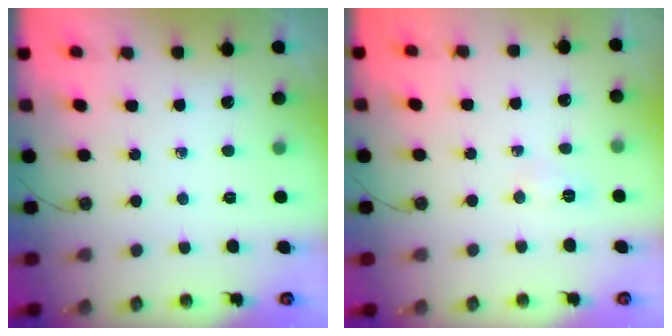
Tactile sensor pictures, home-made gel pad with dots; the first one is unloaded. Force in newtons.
{"total": 3.1, "press": 2.8, "slide": 1.3}